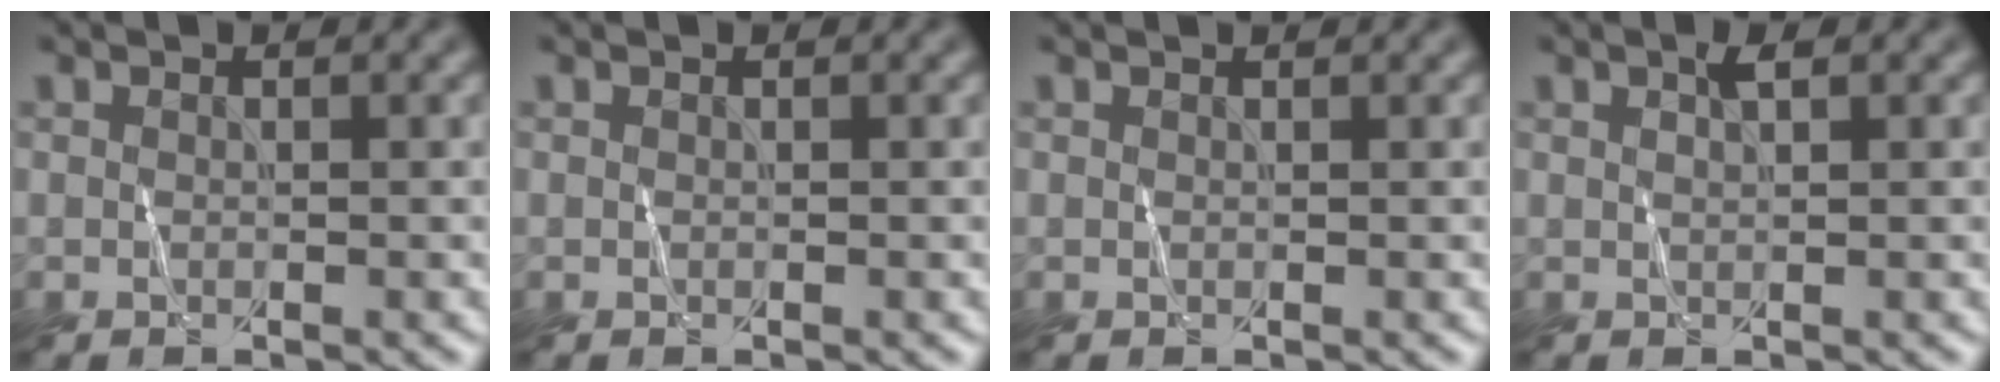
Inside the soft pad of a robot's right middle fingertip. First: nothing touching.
{"total": 0.0}
{"total": 1.2, "force": [1.2, 0.2, 0.3], "torque": [-0.005, -0.001, 0.009]}
{"total": 0.6, "force": [0.2, -0.1, 0.6], "torque": [-0.013, 0.006, 0.008]}